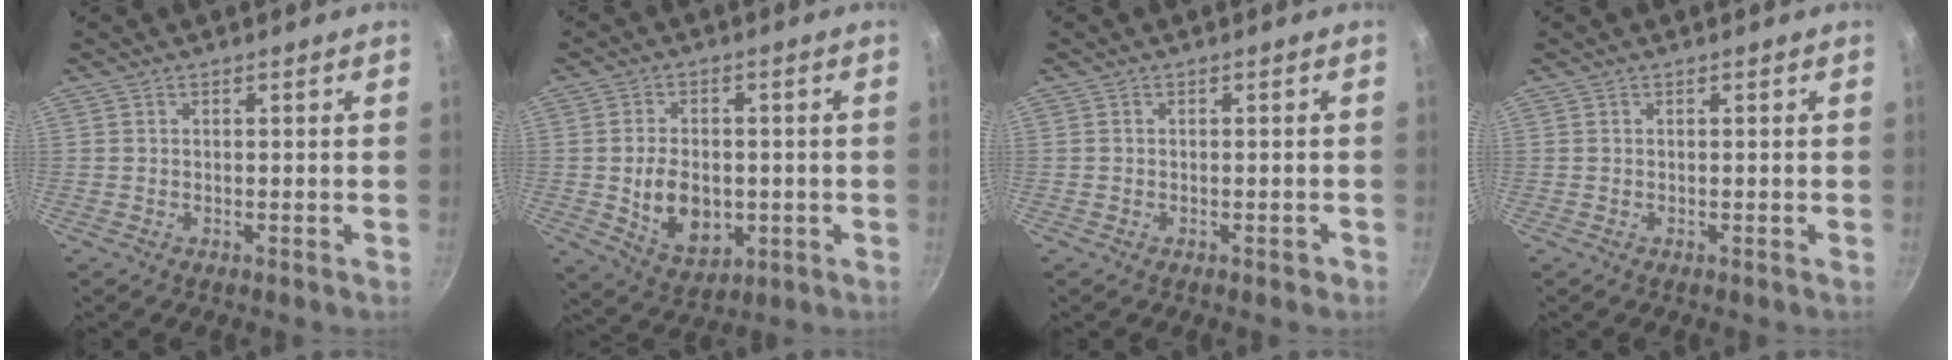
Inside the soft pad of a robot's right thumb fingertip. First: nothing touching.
{"total": 10.7, "force": [-1.2, 7.5, 7.6], "torque": [-0.102, -0.004, -0.006]}
{"total": 0.9, "force": [-0.5, 0.6, 0.5], "torque": [0.002, 0.010, -0.002]}
{"total": 0.0}